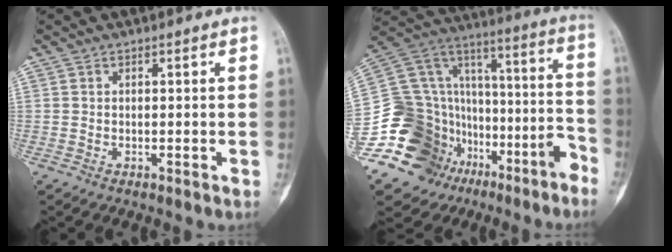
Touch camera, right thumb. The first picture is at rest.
{"total": 27.5, "force": [-15.8, 19.1, 11.9], "torque": [-0.174, 0.164, -0.251]}